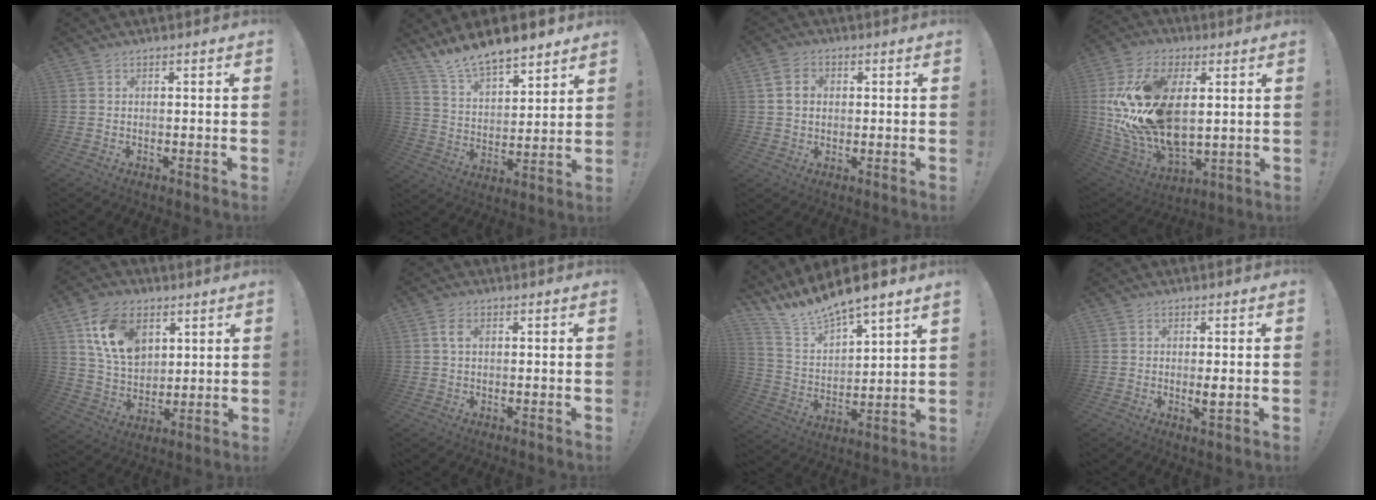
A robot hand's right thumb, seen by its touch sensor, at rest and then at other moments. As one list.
[{"total": 11.5, "force": [10.7, 2.8, 3.1], "torque": [-0.078, -0.086, 0.198]}, {"total": 6.3, "force": [1.4, 5.0, 3.6], "torque": [-0.059, 0.011, 0.028]}, {"total": 25.3, "force": [3.9, 15.7, 19.5], "torque": [-0.380, -0.015, 0.080]}, {"total": 15.6, "force": [6.9, 10.8, 8.9], "torque": [-0.149, -0.020, 0.136]}, {"total": 3.3, "force": [0.9, 2.0, 2.4], "torque": [-0.042, 0.005, 0.016]}, {"total": 10.0, "force": [9.8, 0.5, 1.8], "torque": [-0.063, -0.094, 0.173]}, {"total": 2.7, "force": [0.3, 0.4, 2.6], "torque": [-0.028, -0.009, 0.002]}]